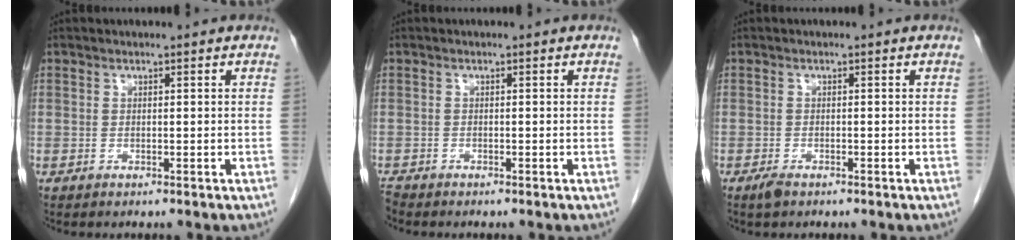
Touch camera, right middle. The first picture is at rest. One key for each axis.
{"total": 0.8, "fx": -0.8, "fy": -0.1, "fz": 0.0, "tx": -0.005, "ty": -0.005, "tz": -0.016}
{"total": 1.4, "fx": -1.0, "fy": 0.4, "fz": 0.8, "tx": -0.021, "ty": -0.003, "tz": -0.016}